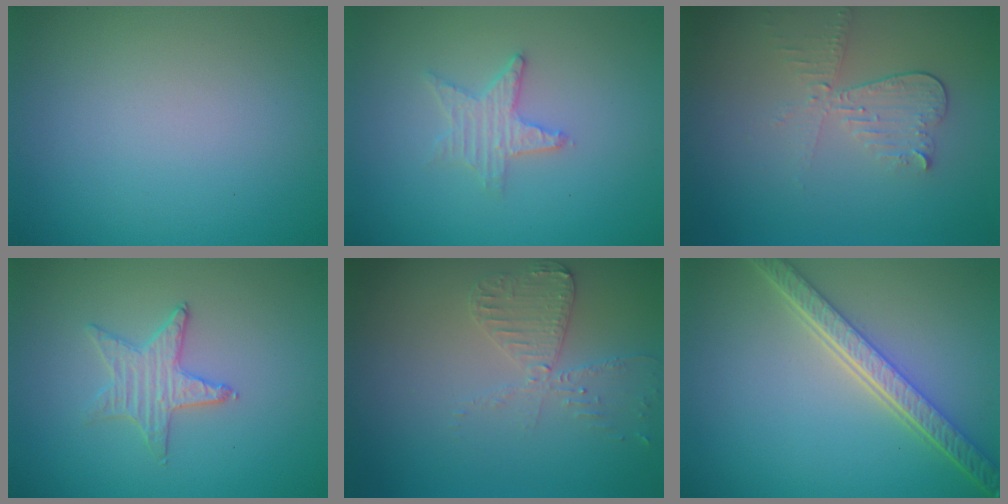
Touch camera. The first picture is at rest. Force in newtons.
{"total": 2.3, "press": 2.2, "slide": 0.4}
{"total": 3.0, "press": 2.6, "slide": 1.5}
{"total": 1.6, "press": 1.6, "slide": 0.2}
{"total": 2.9, "press": 2.8, "slide": 0.6}
{"total": 5.3, "press": 4.1, "slide": 3.4}